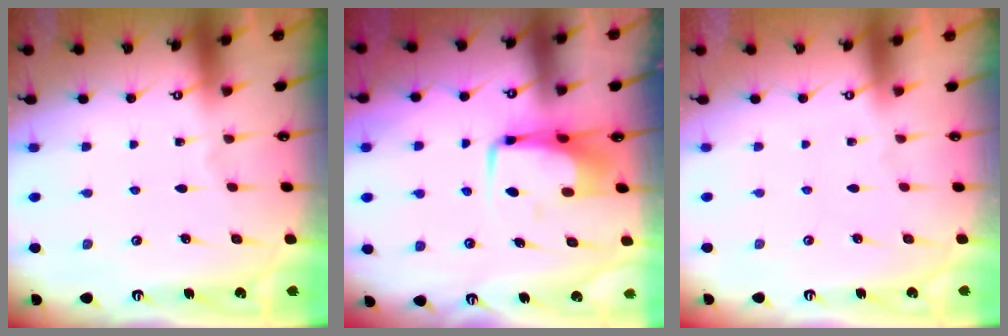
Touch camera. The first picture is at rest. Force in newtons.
{"total": 6.5, "press": 6.4, "slide": 1.3}
{"total": 1.5, "press": 1.4, "slide": 0.6}